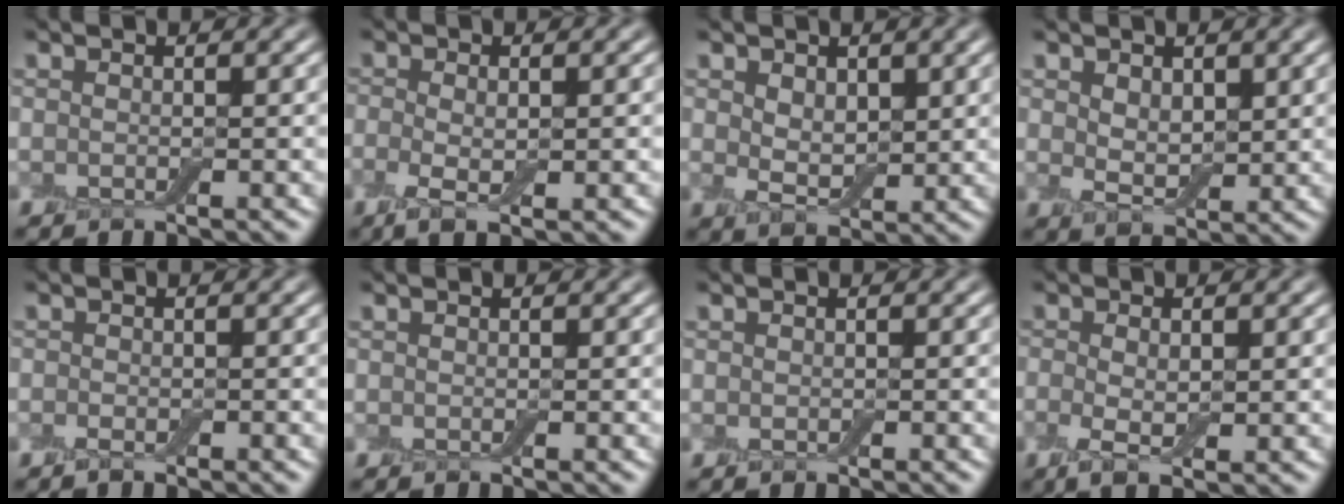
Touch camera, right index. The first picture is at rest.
{"total": 3.4, "force": [-0.7, 1.2, 3.1], "torque": [-0.065, -0.009, -0.014]}
{"total": 3.3, "force": [1.1, 2.1, 2.3], "torque": [-0.044, -0.007, 0.021]}
{"total": 3.0, "force": [1.2, 1.8, 2.1], "torque": [-0.040, -0.006, 0.024]}
{"total": 1.2, "force": [-0.7, 0.5, 0.7], "torque": [-0.013, -0.003, -0.014]}
{"total": 0.0}
{"total": 0.5, "force": [-0.1, 0.4, 0.3], "torque": [-0.002, -0.002, -0.002]}
{"total": 3.2, "force": [-0.4, 1.3, 2.9], "torque": [-0.062, -0.007, -0.007]}